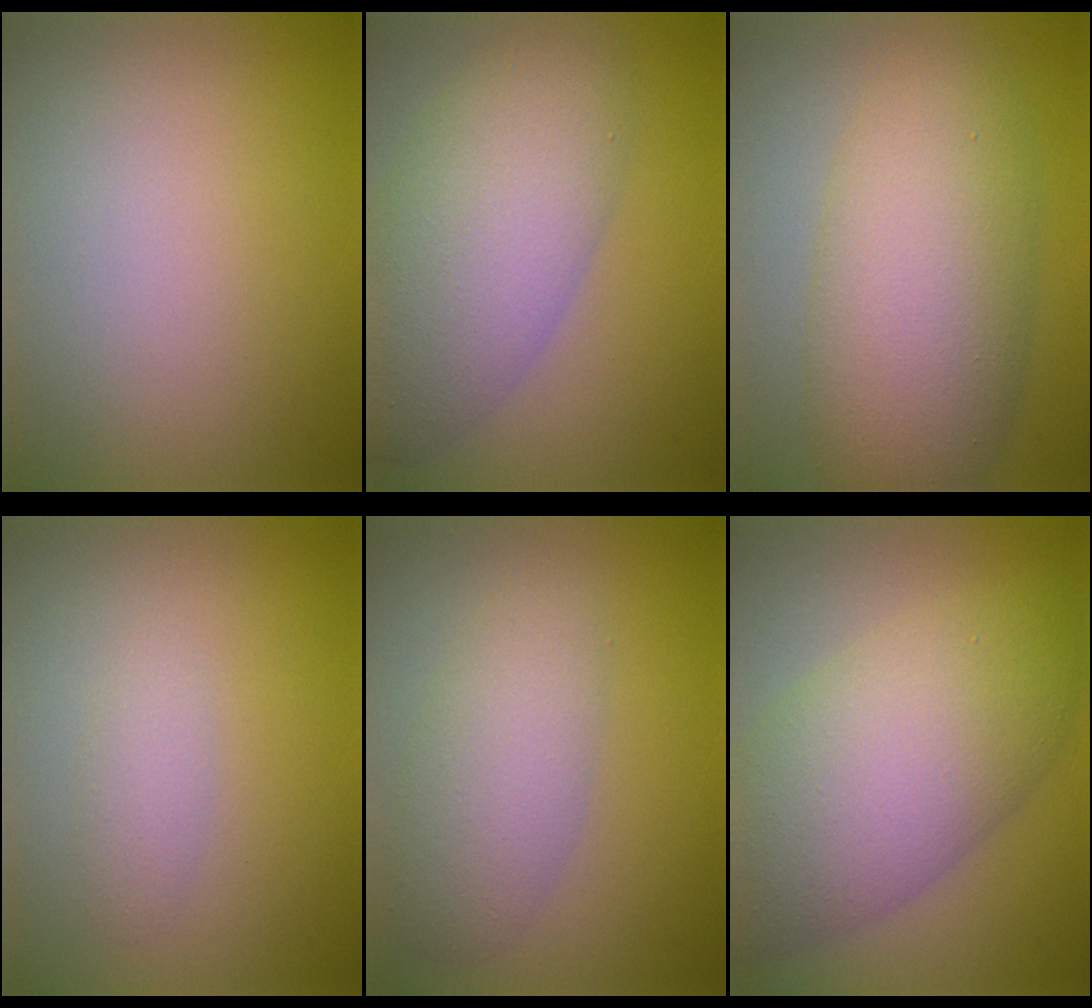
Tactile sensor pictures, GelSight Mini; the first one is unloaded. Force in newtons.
{"total": 7.8, "press": 7.7, "slide": 0.5}
{"total": 8.7, "press": 8.7, "slide": 0.1}
{"total": 1.4, "press": 1.4, "slide": 0.1}
{"total": 4.1, "press": 4.1, "slide": 0.2}
{"total": 9.4, "press": 9.4, "slide": 0.3}